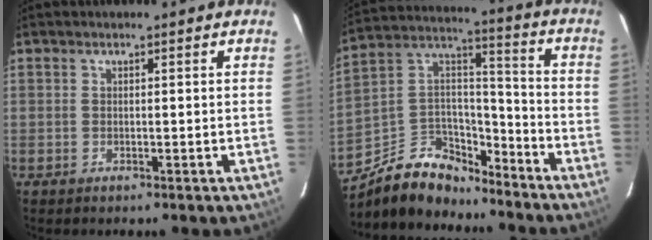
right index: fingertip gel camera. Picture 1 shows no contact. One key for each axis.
{"total": 15.6, "fx": -11.9, "fy": 8.0, "fz": 6.2, "tx": -0.144, "ty": 0.052, "tz": -0.197}